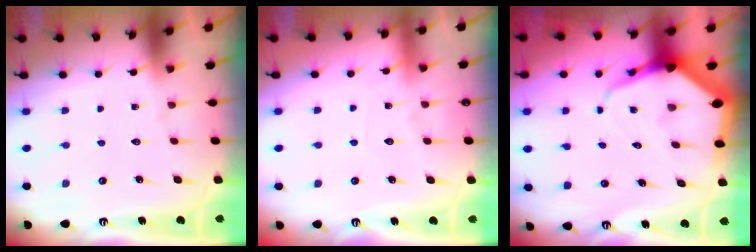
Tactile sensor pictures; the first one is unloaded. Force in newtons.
{"total": 4.7, "press": 4.7, "slide": 0.7}
{"total": 6.7, "press": 6.7, "slide": 0.8}